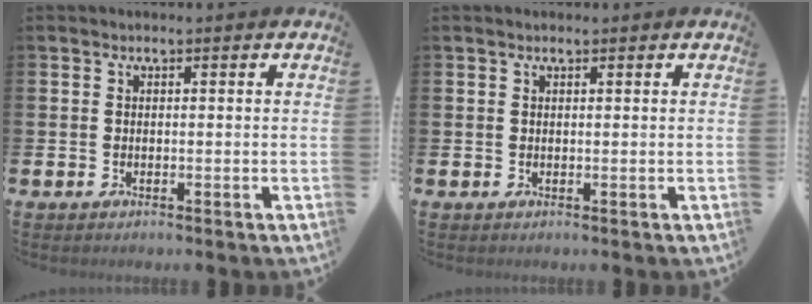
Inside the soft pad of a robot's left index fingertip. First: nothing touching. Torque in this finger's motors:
{"motor_torque": [0.75, -0.72, 0.05, 0.01]}